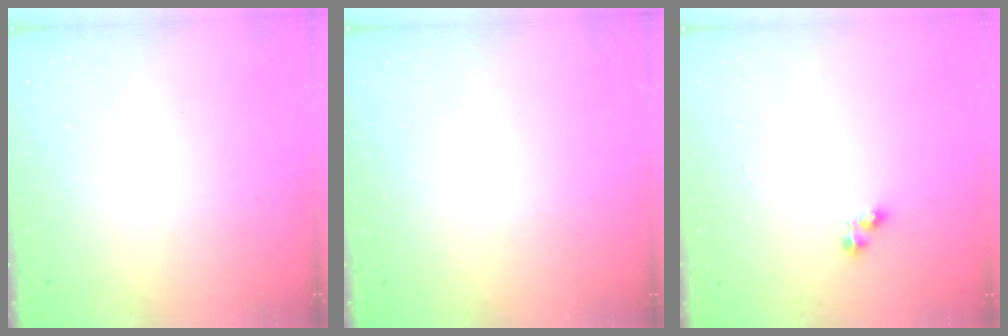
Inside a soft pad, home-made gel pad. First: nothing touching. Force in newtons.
{"total": 0.7, "press": 0.6, "slide": 0.3}
{"total": 2.1, "press": 2.0, "slide": 0.3}